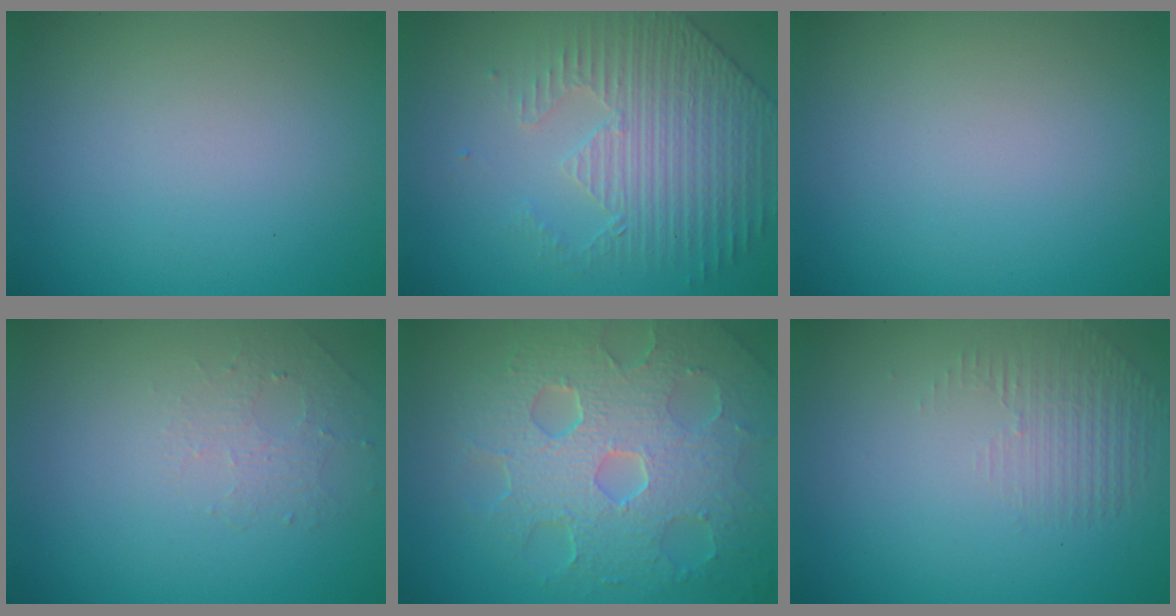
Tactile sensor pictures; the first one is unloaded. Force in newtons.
{"total": 4.4, "press": 3.5, "slide": 2.6}
{"total": 0.0}
{"total": 1.3, "press": 0.7, "slide": 1.2}
{"total": 9.2, "press": 6.2, "slide": 6.8}
{"total": 1.4, "press": 0.3, "slide": 1.4}